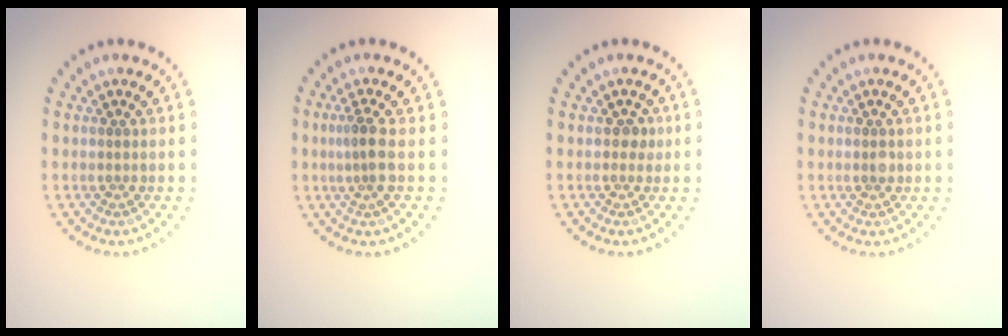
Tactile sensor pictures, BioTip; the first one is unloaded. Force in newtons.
{"total": 2.3, "press": 1.9, "slide": 1.4}
{"total": 1.0, "press": 1.0, "slide": 0.3}
{"total": 0.8, "press": 0.8, "slide": 0.0}